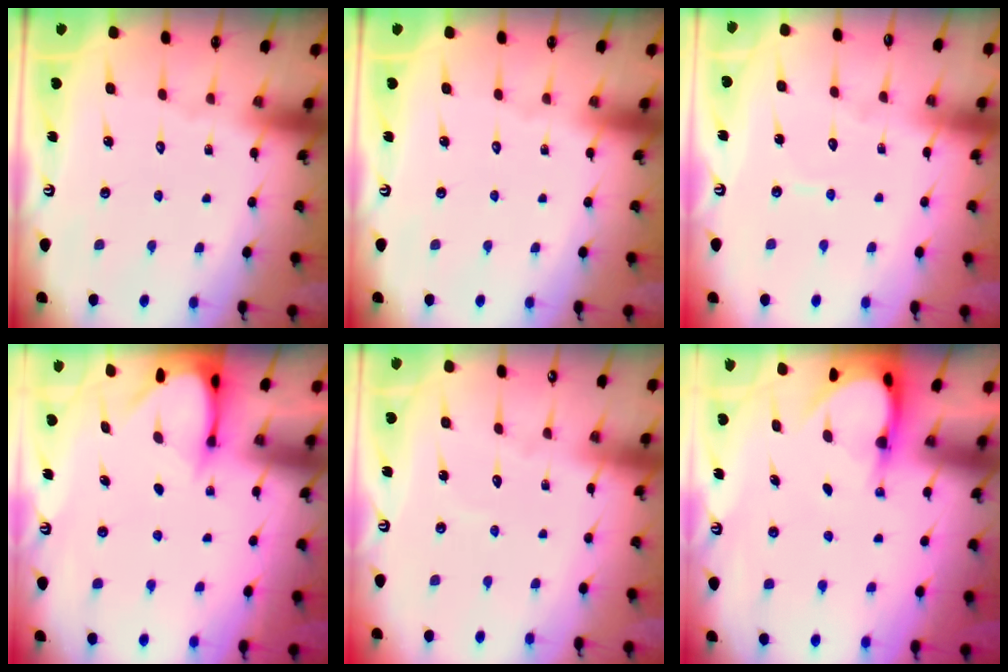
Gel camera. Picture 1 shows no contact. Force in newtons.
{"total": 0.0}
{"total": 3.6, "press": 3.6, "slide": 0.3}
{"total": 3.7, "press": 3.6, "slide": 0.2}
{"total": 3.9, "press": 3.9, "slide": 0.3}
{"total": 4.0, "press": 4.0, "slide": 0.4}